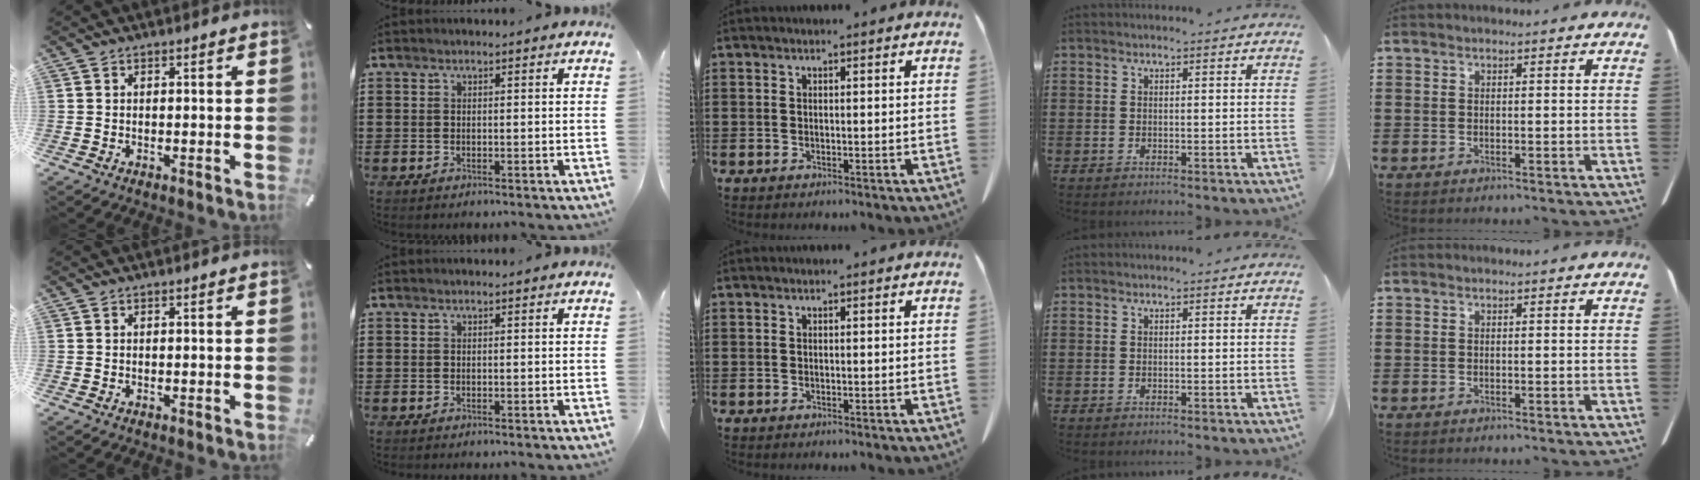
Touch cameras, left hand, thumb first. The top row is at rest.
{}